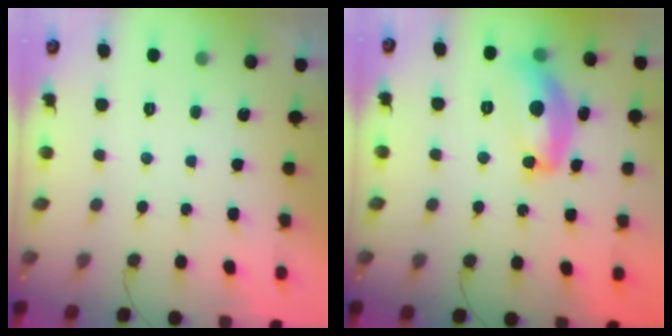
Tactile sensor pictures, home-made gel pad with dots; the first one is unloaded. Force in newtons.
{"total": 14.9, "press": 14.9, "slide": 0.7}